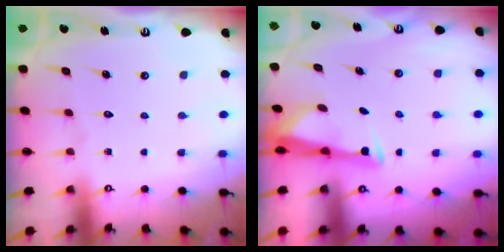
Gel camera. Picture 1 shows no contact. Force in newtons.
{"total": 3.5, "press": 3.4, "slide": 0.9}